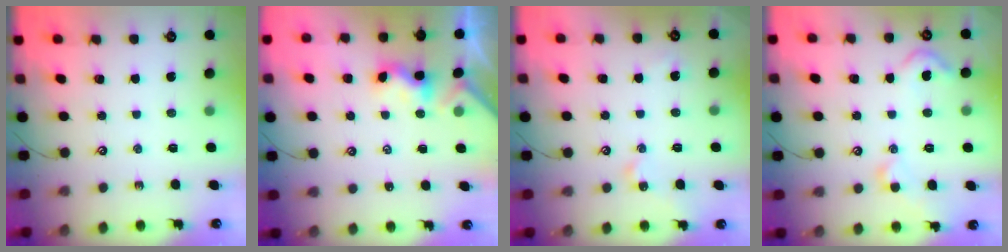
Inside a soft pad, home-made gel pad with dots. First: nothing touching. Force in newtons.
{"total": 2.1, "press": 2.1, "slide": 0.3}
{"total": 2.4, "press": 2.4, "slide": 0.4}
{"total": 4.2, "press": 4.2, "slide": 0.3}